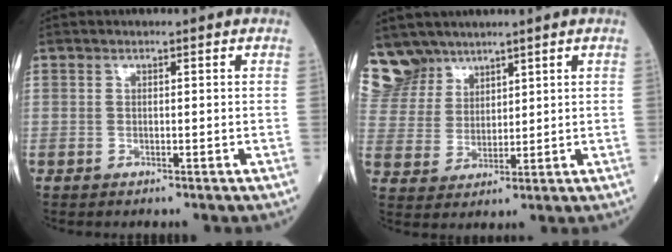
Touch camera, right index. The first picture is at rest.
{"total": 8.7, "force": [7.3, 4.8, 0.3], "torque": [-0.013, 0.012, 0.160]}